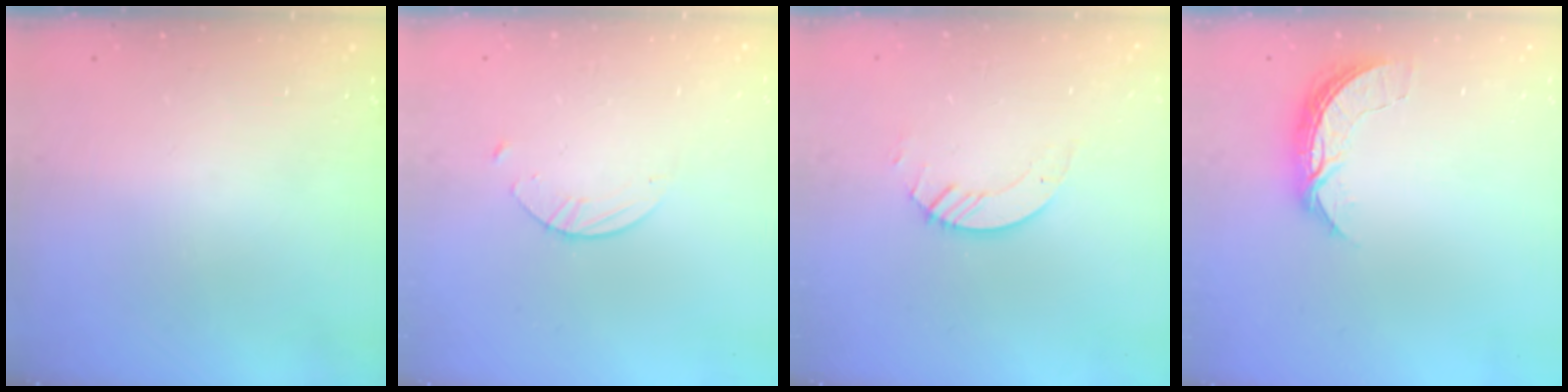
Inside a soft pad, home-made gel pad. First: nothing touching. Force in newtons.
{"total": 2.7, "press": 2.6, "slide": 0.3}
{"total": 3.2, "press": 3.2, "slide": 0.3}
{"total": 7.2, "press": 7.2, "slide": 0.6}